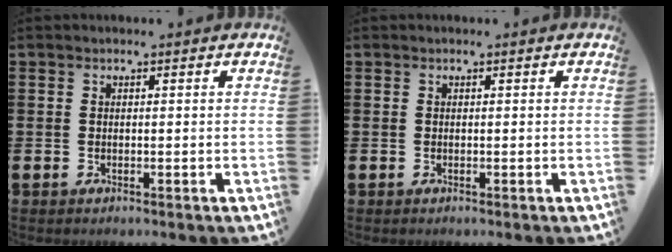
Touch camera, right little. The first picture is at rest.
{"total": 0.0}